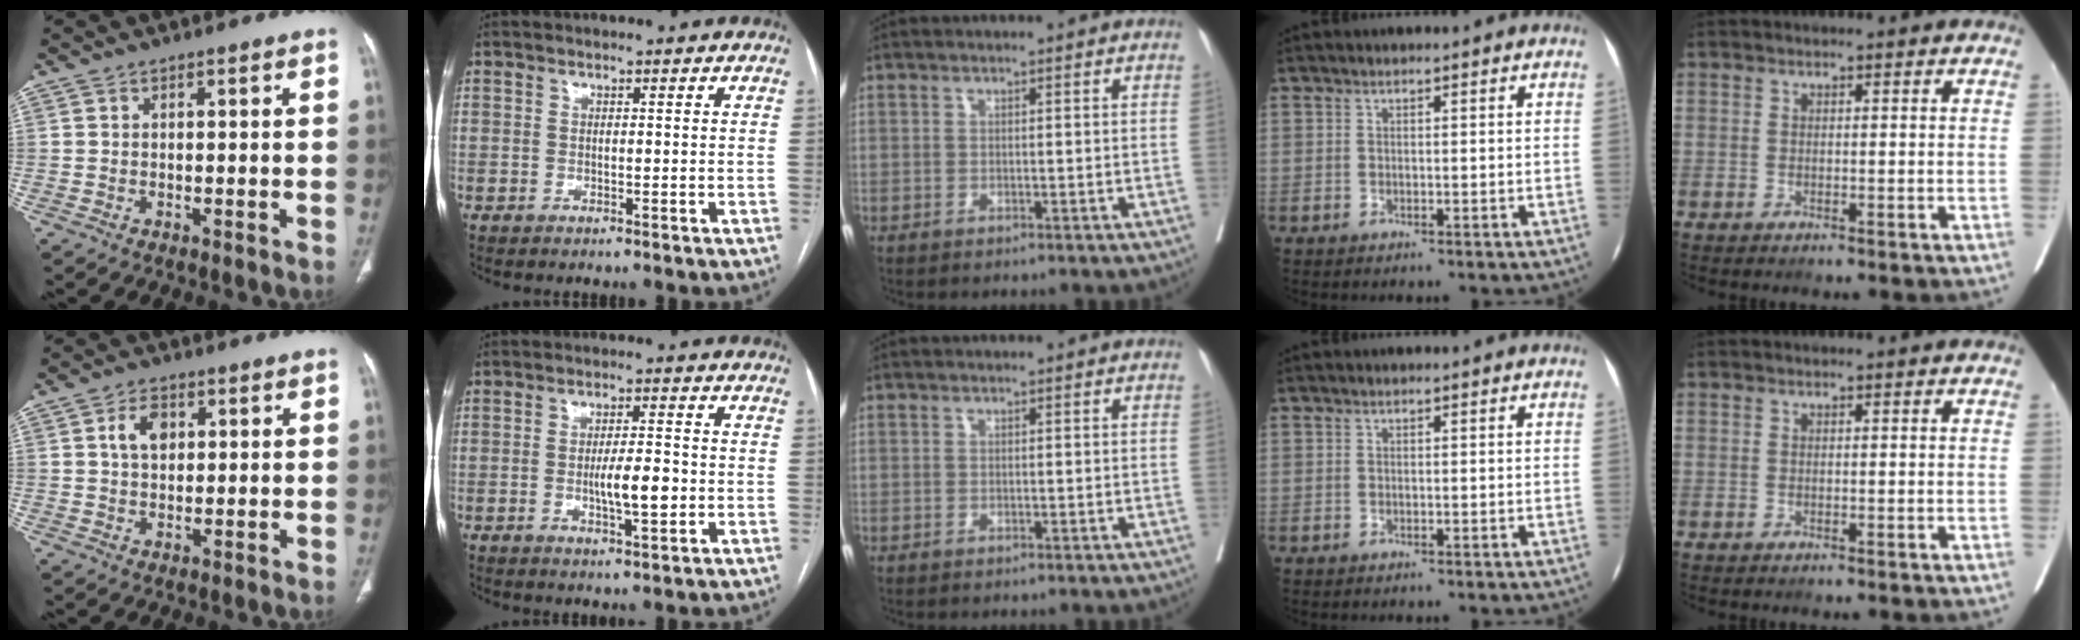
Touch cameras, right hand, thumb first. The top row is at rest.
{"thumb": {"total": 4.5, "force": [1.3, 3.0, 3.0], "torque": [-0.045, 0.002, 0.022]}, "index": {"total": 5.4, "force": [-1.1, 1.1, 5.2], "torque": [-0.091, -0.003, -0.016]}}